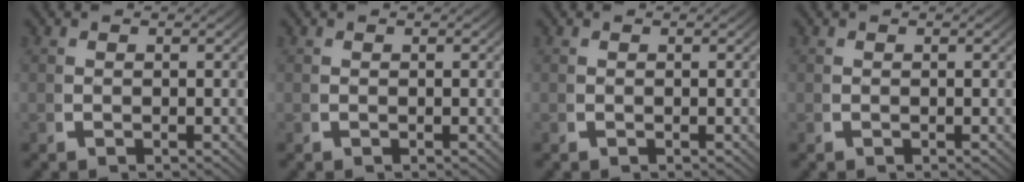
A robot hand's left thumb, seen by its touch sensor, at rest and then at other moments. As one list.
[{"total": 0.0}, {"total": 0.0}, {"total": 0.0}]